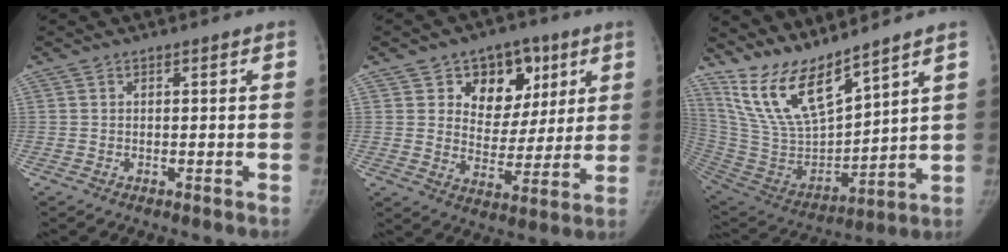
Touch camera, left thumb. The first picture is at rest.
{"total": 12.8, "force": [5.9, 9.6, 6.1], "torque": [-0.037, -0.020, 0.092]}
{"total": 16.3, "force": [13.1, 3.7, 8.9], "torque": [-0.147, -0.078, 0.274]}